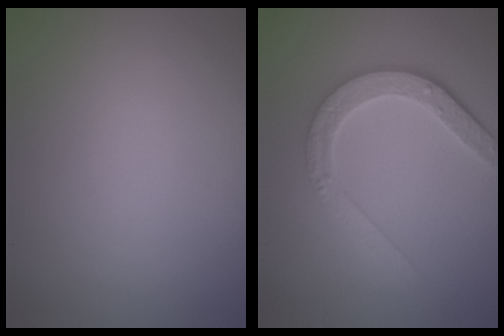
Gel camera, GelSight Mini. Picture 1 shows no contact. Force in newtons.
{"total": 4.6, "press": 3.5, "slide": 3.0}